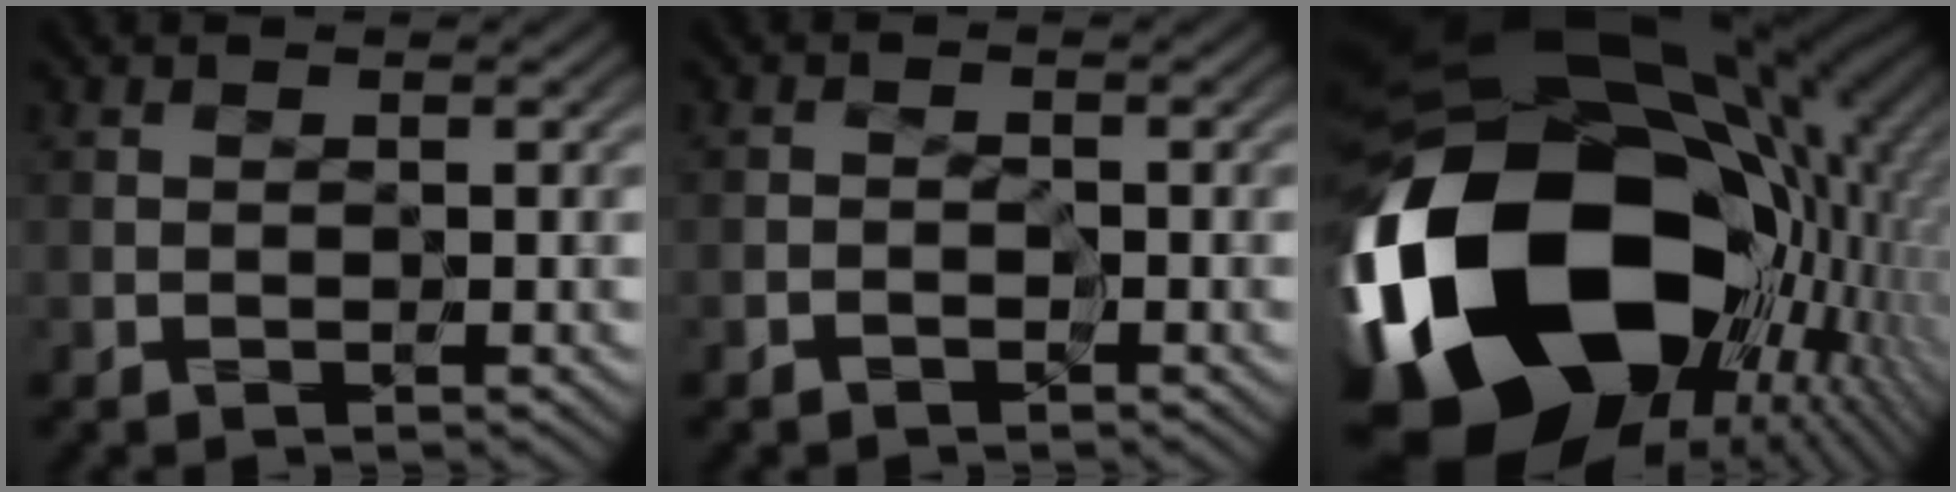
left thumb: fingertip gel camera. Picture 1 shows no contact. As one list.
[{"total": 0.8, "force": [-0.7, 0.2, 0.2], "torque": [-0.004, 0.004, -0.016]}, {"total": 23.3, "force": [-3.5, 17.2, 15.4], "torque": [-0.369, -0.063, -0.028]}]